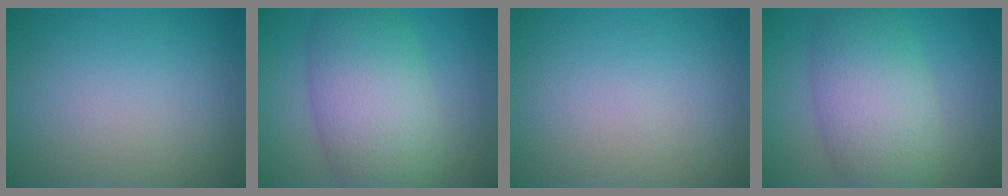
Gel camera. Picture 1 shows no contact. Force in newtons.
{"total": 9.0, "press": 9.0, "slide": 0.6}
{"total": 0.0}
{"total": 8.0, "press": 8.0, "slide": 0.6}